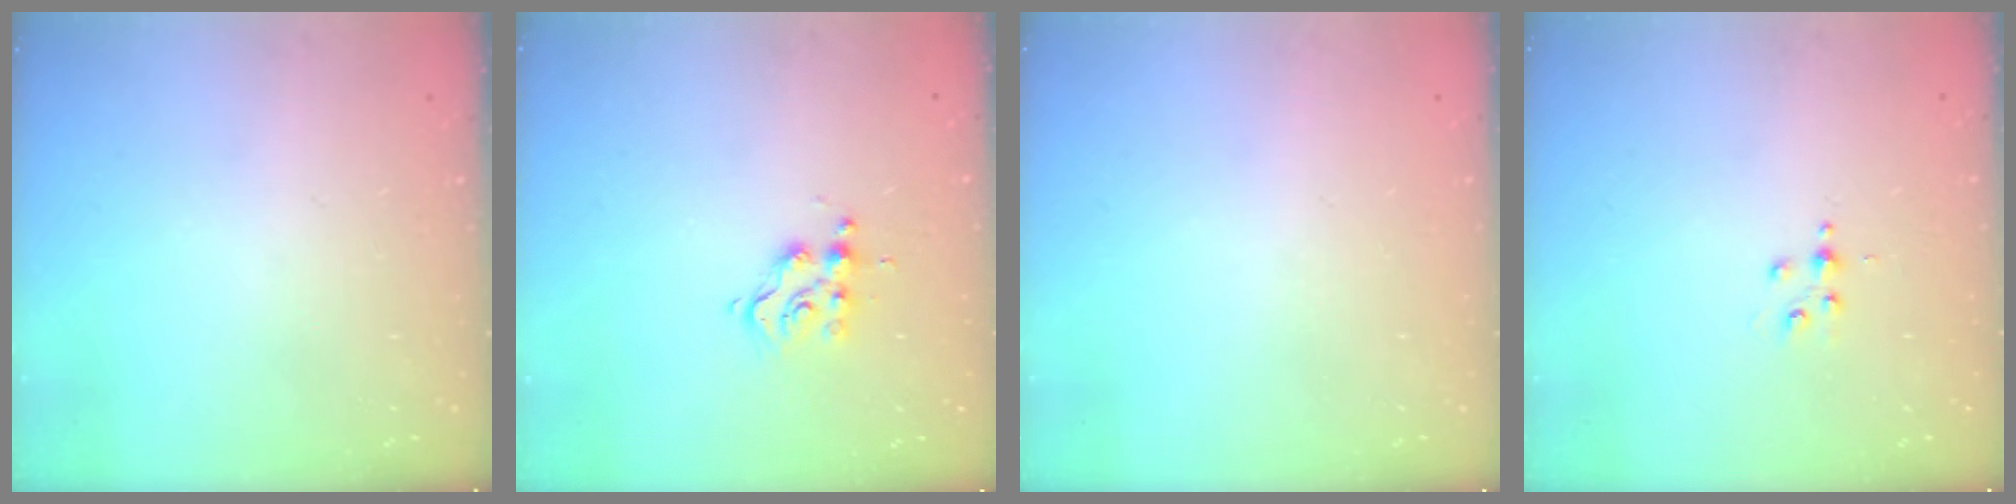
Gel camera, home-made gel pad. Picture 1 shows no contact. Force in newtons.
{"total": 5.7, "press": 5.7, "slide": 0.1}
{"total": 0.8, "press": 0.7, "slide": 0.3}
{"total": 5.2, "press": 4.7, "slide": 2.2}